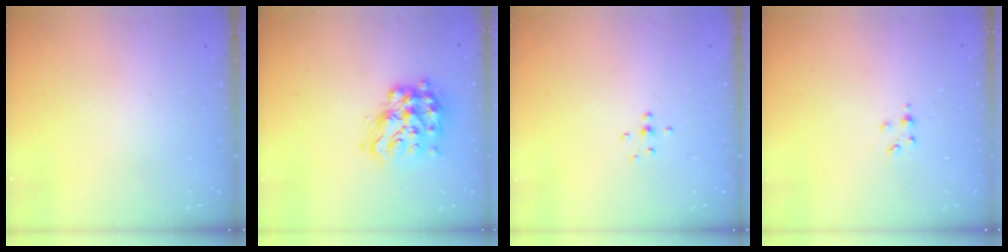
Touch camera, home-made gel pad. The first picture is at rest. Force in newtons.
{"total": 16.0, "press": 15.9, "slide": 1.0}
{"total": 4.3, "press": 4.3, "slide": 0.8}
{"total": 2.9, "press": 2.9, "slide": 0.4}